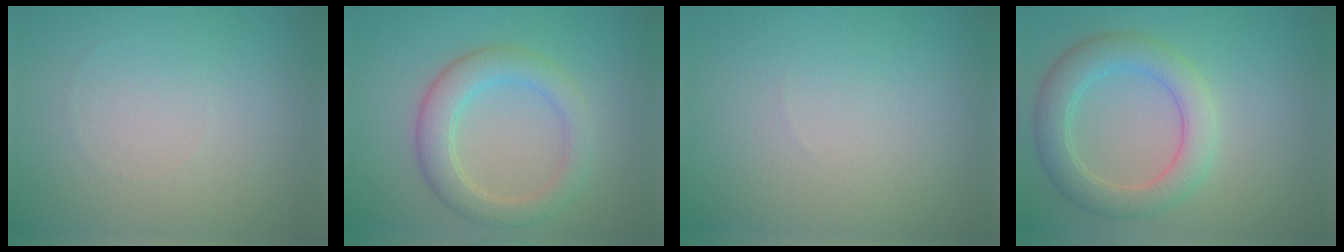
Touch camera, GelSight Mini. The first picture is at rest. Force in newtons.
{"total": 4.2, "press": 4.2, "slide": 0.2}
{"total": 0.0}
{"total": 4.6, "press": 4.6, "slide": 0.1}